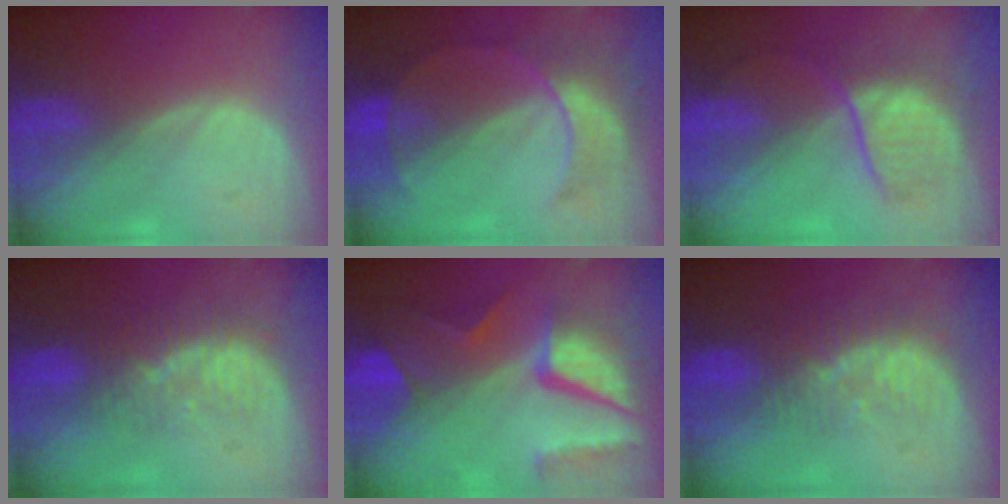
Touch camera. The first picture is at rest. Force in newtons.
{"total": 7.3, "press": 7.0, "slide": 1.8}
{"total": 7.0, "press": 6.9, "slide": 0.8}
{"total": 8.1, "press": 7.1, "slide": 3.9}
{"total": 11.0, "press": 9.0, "slide": 6.3}
{"total": 8.2, "press": 7.2, "slide": 3.8}